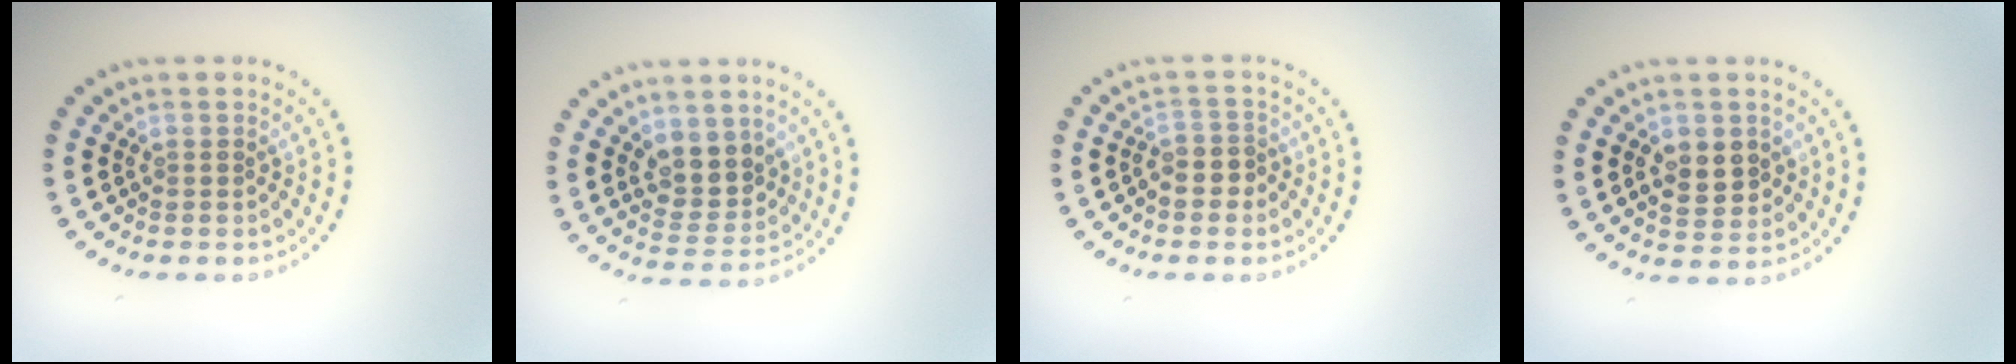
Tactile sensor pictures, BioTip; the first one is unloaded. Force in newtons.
{"total": 3.3, "press": 3.0, "slide": 1.2}
{"total": 1.8, "press": 1.5, "slide": 1.1}
{"total": 2.9, "press": 2.8, "slide": 0.4}